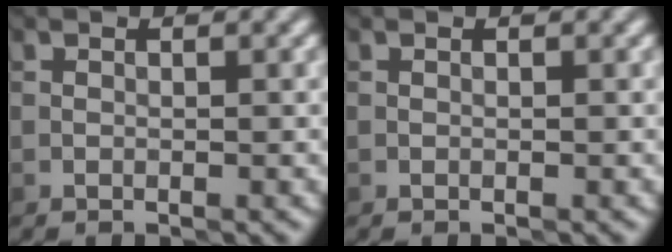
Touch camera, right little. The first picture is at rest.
{"total": 0.0}